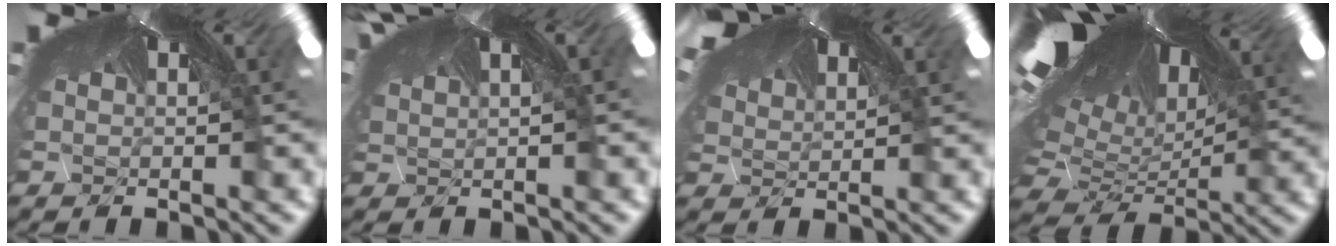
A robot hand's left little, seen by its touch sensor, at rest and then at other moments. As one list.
[{"total": 2.4, "force": [-1.1, -1.8, -1.1], "torque": [0.006, -0.002, -0.013]}, {"total": 1.9, "force": [-1.7, -0.7, -0.5], "torque": [0.001, -0.018, -0.016]}, {"total": 2.1, "force": [-1.8, -0.2, 1.0], "torque": [-0.056, -0.053, -0.013]}]